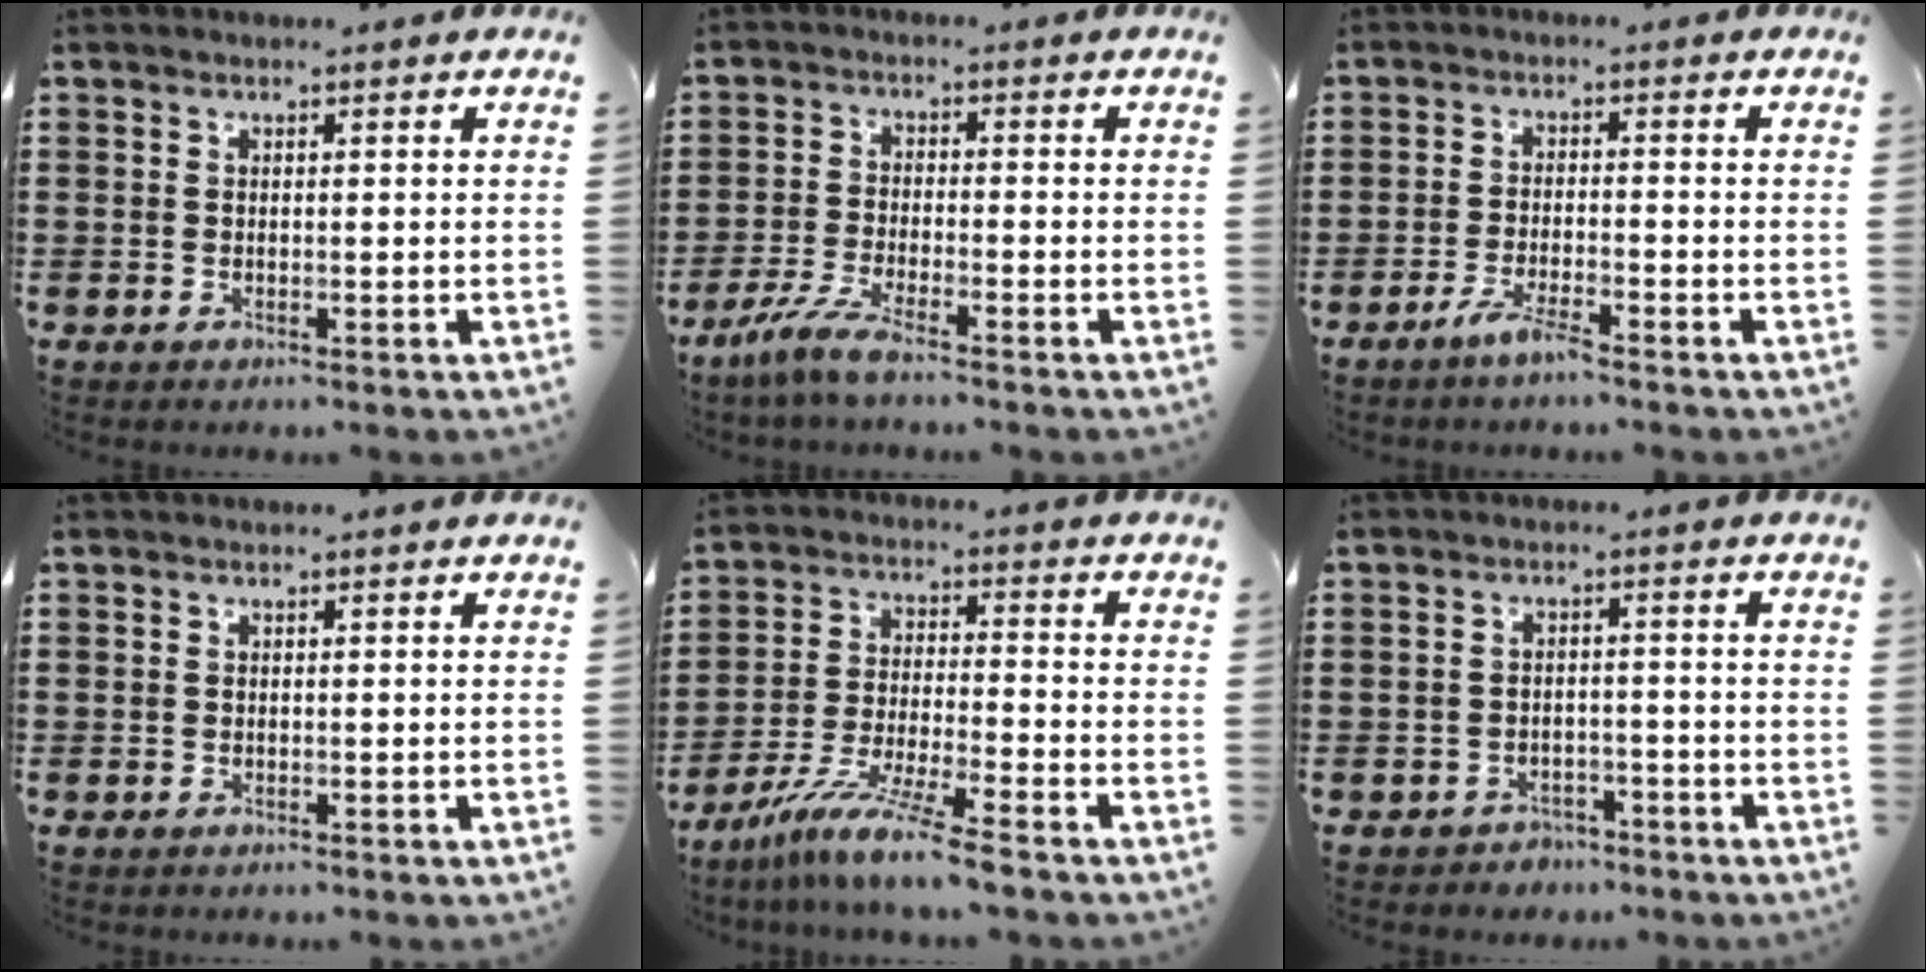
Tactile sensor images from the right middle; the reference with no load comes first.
{"total": 4.9, "force": [-3.8, -0.1, 3.1], "torque": [-0.078, -0.018, -0.076]}
{"total": 3.5, "force": [-2.5, 0.3, 2.4], "torque": [-0.053, -0.004, -0.047]}
{"total": 0.0}
{"total": 9.1, "force": [-7.6, -0.6, 4.9], "torque": [-0.098, -0.012, -0.150]}
{"total": 2.4, "force": [-2.2, 0.9, -0.2], "torque": [-0.005, 0.003, -0.050]}